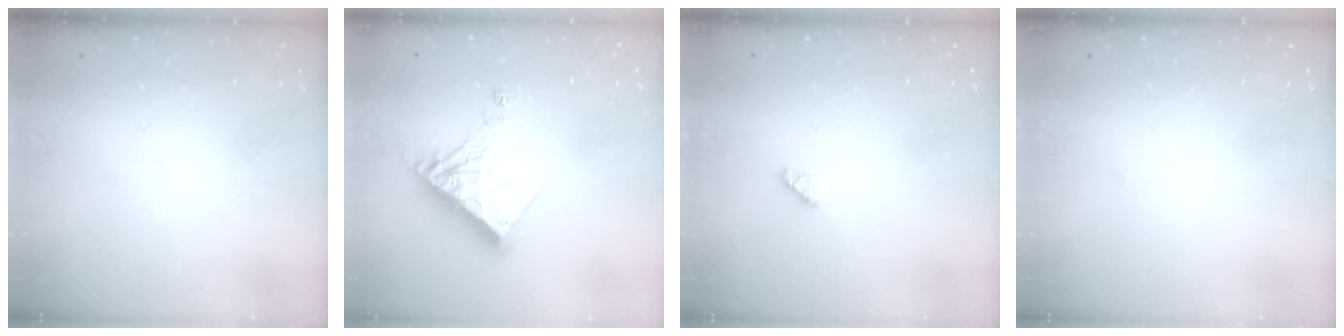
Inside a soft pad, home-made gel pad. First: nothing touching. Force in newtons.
{"total": 12.7, "press": 12.6, "slide": 1.2}
{"total": 2.9, "press": 2.9, "slide": 0.3}
{"total": 0.0}